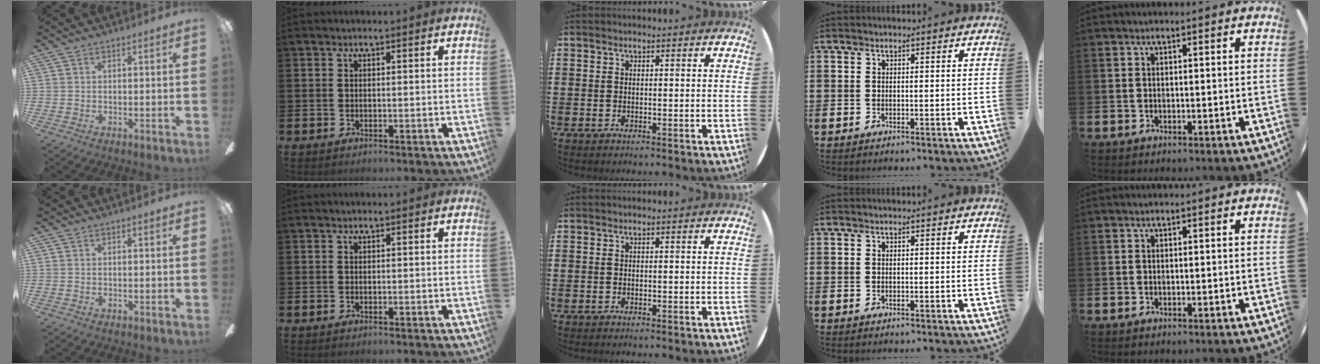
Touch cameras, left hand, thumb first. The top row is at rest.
{}